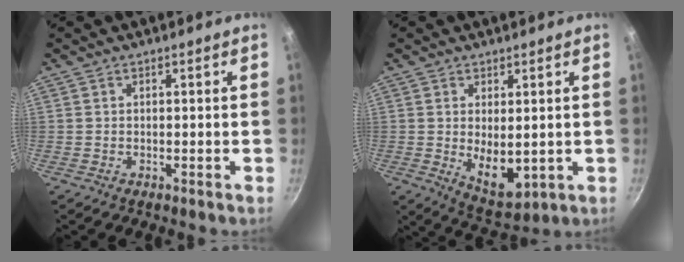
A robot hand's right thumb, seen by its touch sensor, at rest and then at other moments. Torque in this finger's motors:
{"motor_torque": [-0.20, 0.60, 0.11, -0.14, 0.15]}